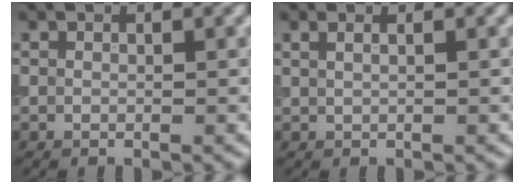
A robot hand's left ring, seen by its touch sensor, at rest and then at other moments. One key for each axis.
{"total": 2.4, "fx": 1.3, "fy": 1.3, "fz": 1.6, "tx": -0.006, "ty": 0.010, "tz": -0.007}